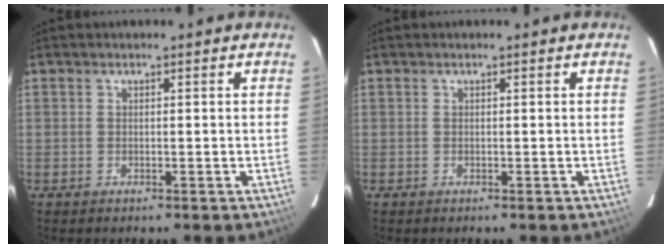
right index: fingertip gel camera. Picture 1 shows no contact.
{"total": 0.0}